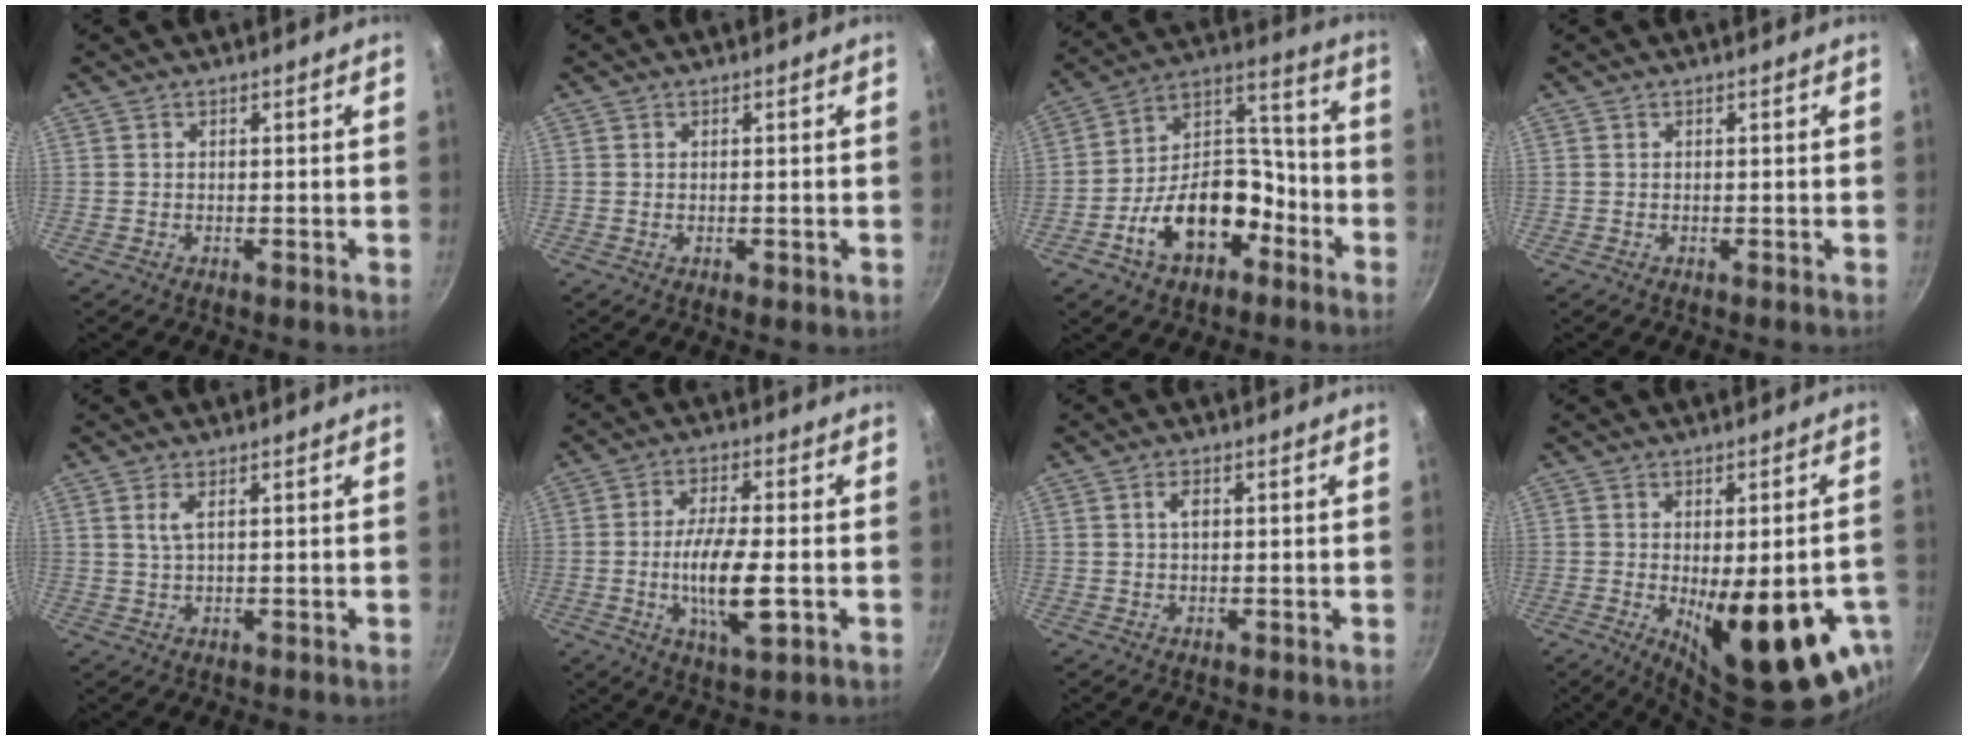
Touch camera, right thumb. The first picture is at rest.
{"total": 1.4, "force": [-0.2, 0.6, 1.2], "torque": [-0.016, -0.003, -0.004]}
{"total": 18.2, "force": [-8.0, 11.6, 11.5], "torque": [-0.147, 0.085, -0.133]}
{"total": 0.0}
{"total": 2.5, "force": [0.9, 0.7, 2.2], "torque": [-0.047, -0.004, 0.021]}
{"total": 11.8, "force": [-2.4, 3.5, 11.0], "torque": [-0.203, 0.003, -0.044]}
{"total": 2.0, "force": [0.4, 1.1, 1.7], "torque": [-0.027, 0.003, 0.006]}
{"total": 20.0, "force": [-5.8, 7.5, 17.6], "torque": [-0.203, -0.018, -0.056]}